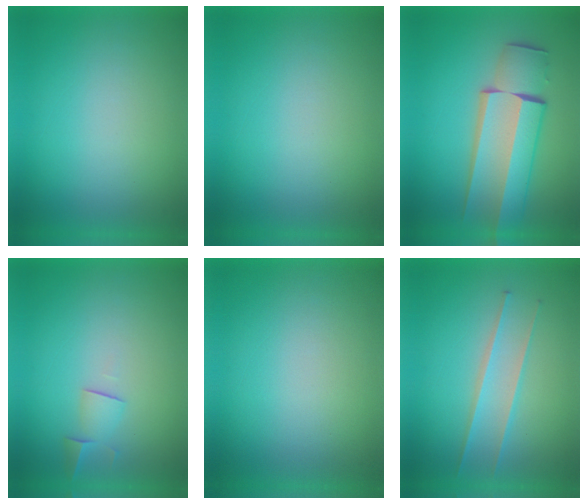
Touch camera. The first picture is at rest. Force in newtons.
{"total": 0.0}
{"total": 7.4}
{"total": 1.9}
{"total": 0.0}
{"total": 2.4}